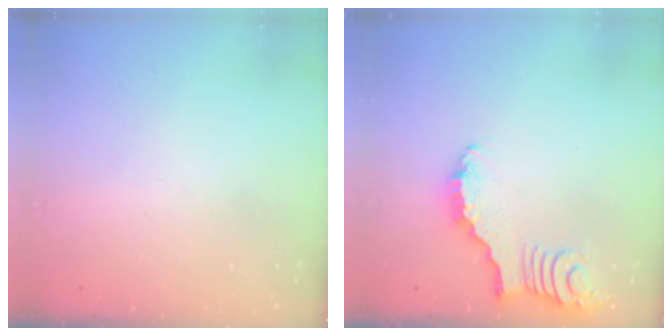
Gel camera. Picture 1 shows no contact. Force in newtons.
{"total": 2.4, "press": 2.4, "slide": 0.2}